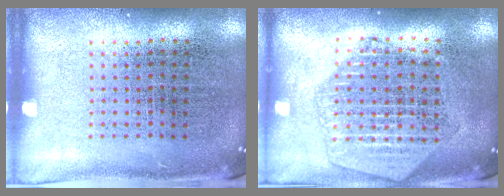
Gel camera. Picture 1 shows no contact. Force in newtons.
{"total": 2.1, "press": 1.9, "slide": 0.9}